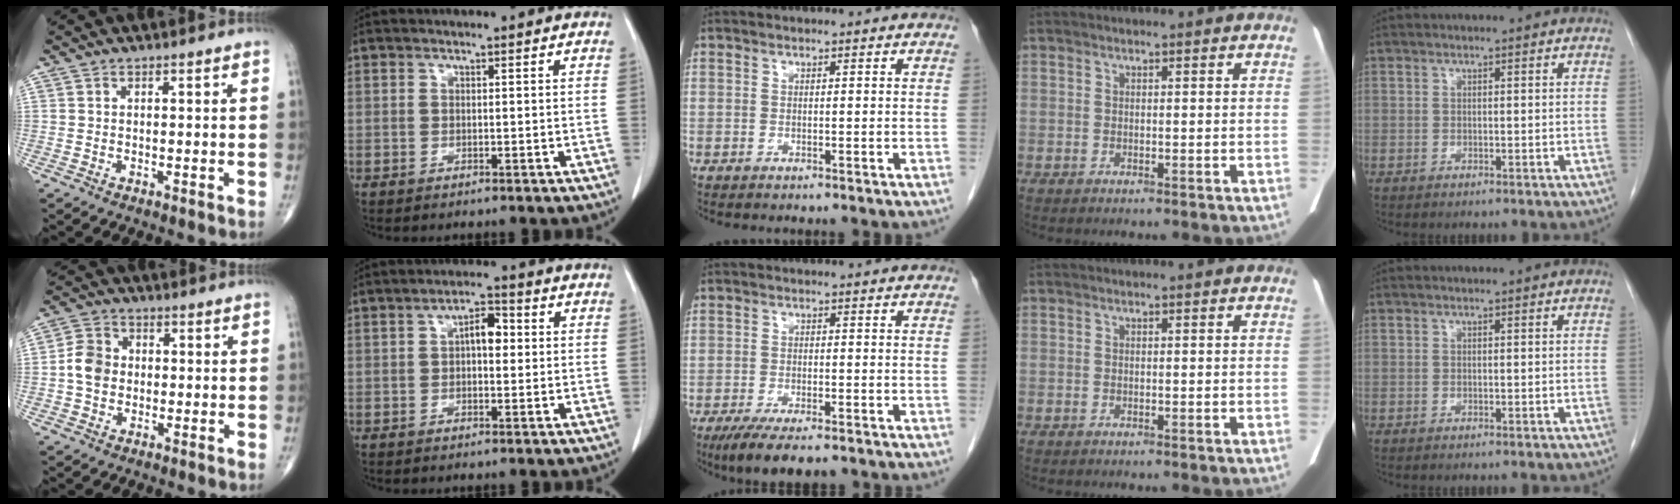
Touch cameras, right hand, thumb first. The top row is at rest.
{"thumb": {"total": 5.9, "force": [-0.5, 4.9, 3.2], "torque": [-0.050, 0.014, -0.017]}, "index": {"total": 4.1, "force": [0.4, 1.9, 3.6], "torque": [-0.058, 0.015, 0.005]}, "middle": {"total": 7.9, "force": [-5.9, 1.8, 4.9], "torque": [-0.076, -0.015, -0.091]}}